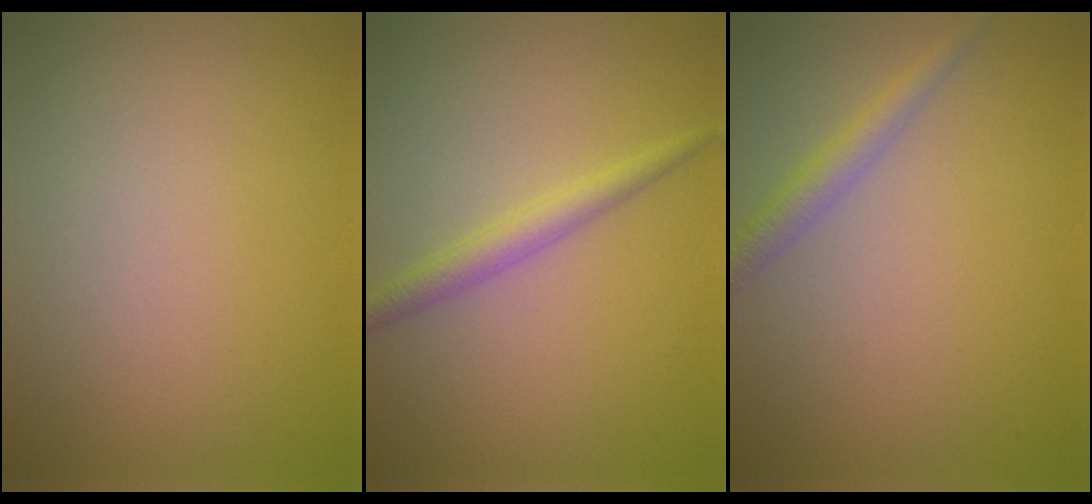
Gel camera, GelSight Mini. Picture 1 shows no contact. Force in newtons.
{"total": 2.2, "press": 2.1, "slide": 0.1}
{"total": 2.1, "press": 2.1, "slide": 0.0}